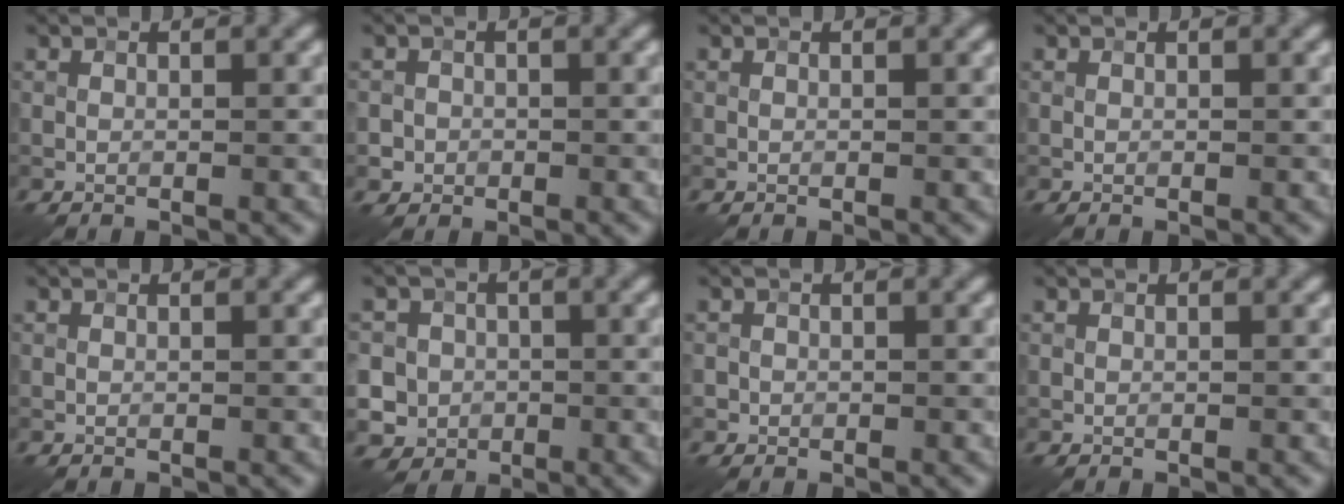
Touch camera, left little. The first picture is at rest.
{"total": 1.6, "force": [-0.6, 1.4, 0.0], "torque": [0.015, 0.003, -0.010]}
{"total": 0.0}
{"total": 0.0}
{"total": 0.0}
{"total": 6.3, "force": [-1.3, 6.1, 1.4], "torque": [-0.017, 0.003, -0.053]}
{"total": 0.8, "force": [-0.2, 0.7, -0.1], "torque": [0.012, -0.004, -0.004]}
{"total": 0.0}